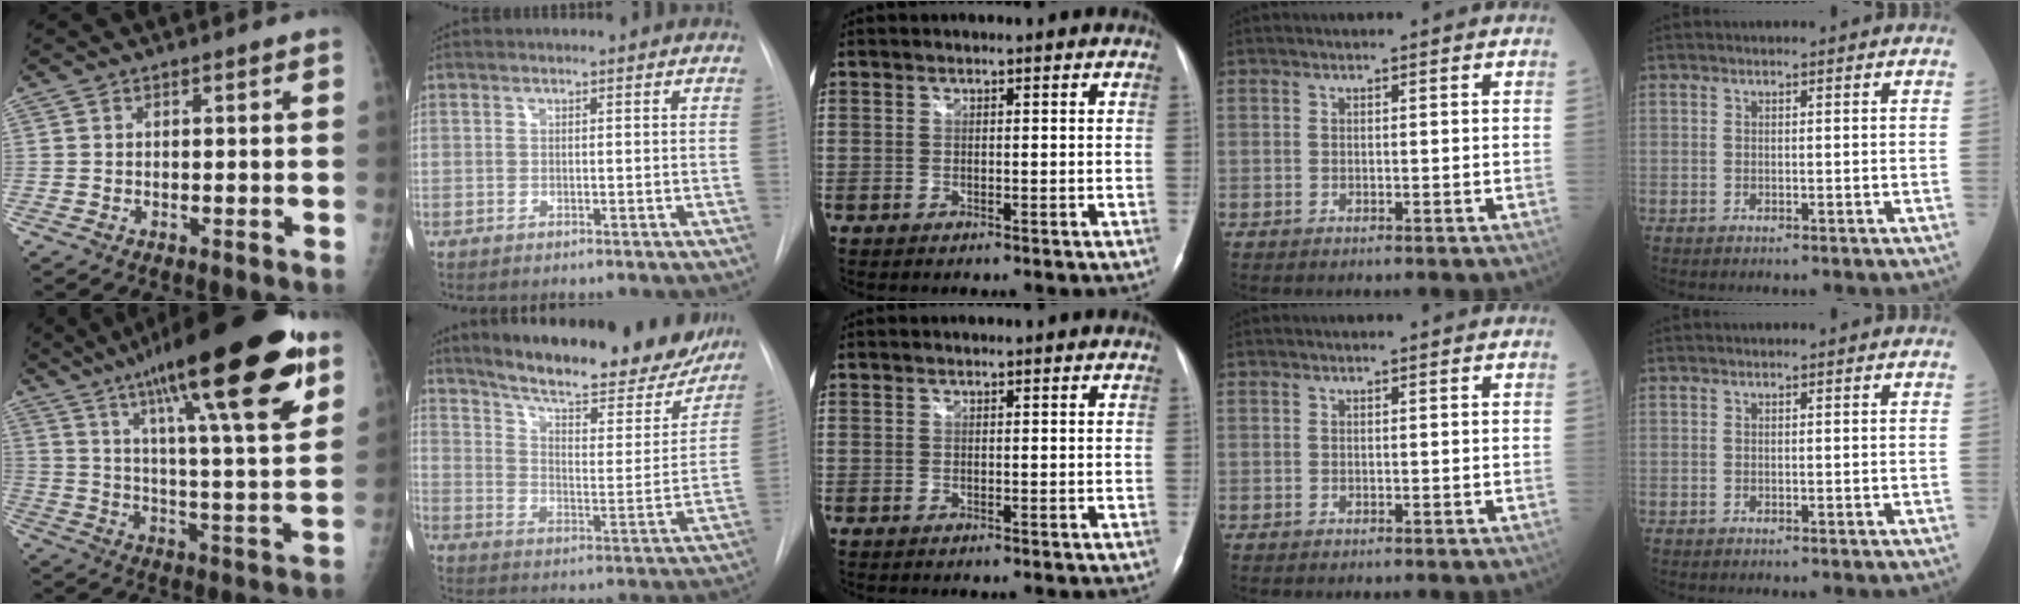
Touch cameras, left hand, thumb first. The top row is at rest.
{"thumb": {"total": 28.2, "force": [16.2, 5.5, 22.4], "torque": [-0.342, -0.037, 0.254]}, "index": {"total": 24.9, "force": [20.9, 5.7, 12.2], "torque": [-0.179, -0.039, 0.275]}}